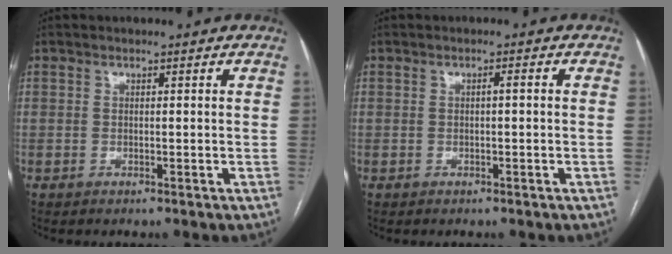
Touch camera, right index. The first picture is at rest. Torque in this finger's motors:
{"motor_torque": [0.23, 0.01, 0.02, 0.02]}